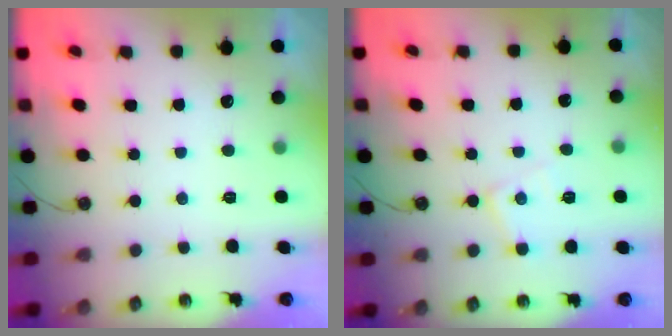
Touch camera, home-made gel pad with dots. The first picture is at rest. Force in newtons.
{"total": 7.1, "press": 7.1, "slide": 0.5}